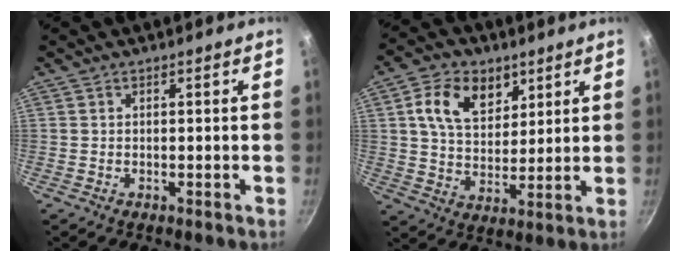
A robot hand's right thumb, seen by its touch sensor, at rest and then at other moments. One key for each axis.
{"total": 12.1, "fx": 5.1, "fy": 8.3, "fz": 7.1, "tx": -0.092, "ty": -0.018, "tz": 0.086}